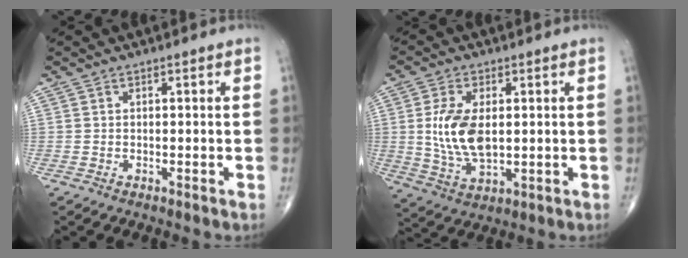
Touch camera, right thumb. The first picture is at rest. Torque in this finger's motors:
{"motor_torque": [-0.23, -0.01, 0.73, 0.01, 0.13]}